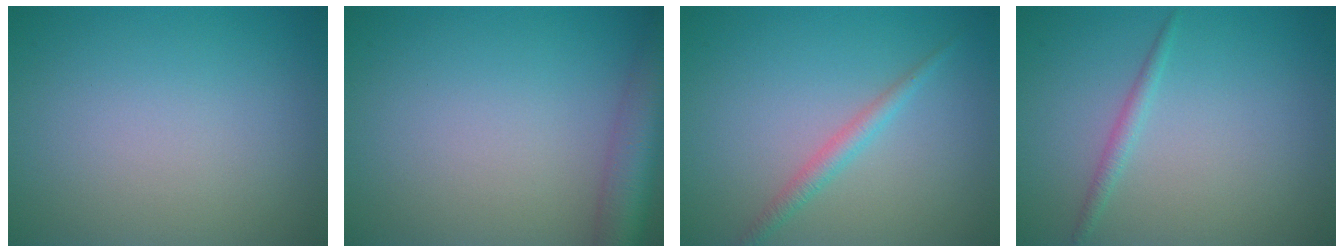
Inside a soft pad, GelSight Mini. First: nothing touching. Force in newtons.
{"total": 5.5, "press": 5.5, "slide": 0.3}
{"total": 1.7, "press": 1.7, "slide": 0.0}
{"total": 1.1, "press": 1.1, "slide": 0.0}